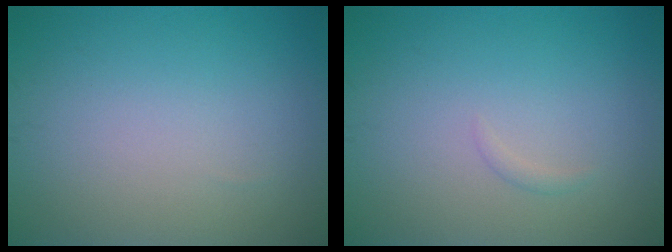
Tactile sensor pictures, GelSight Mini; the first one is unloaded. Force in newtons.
{"total": 0.5, "press": 0.5, "slide": 0.0}